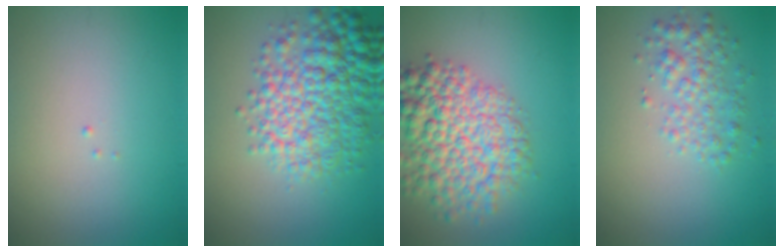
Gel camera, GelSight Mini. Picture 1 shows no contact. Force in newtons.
{"total": 8.2, "press": 8.2, "slide": 0.2}
{"total": 8.4, "press": 8.4, "slide": 0.3}
{"total": 3.0, "press": 3.0, "slide": 0.0}